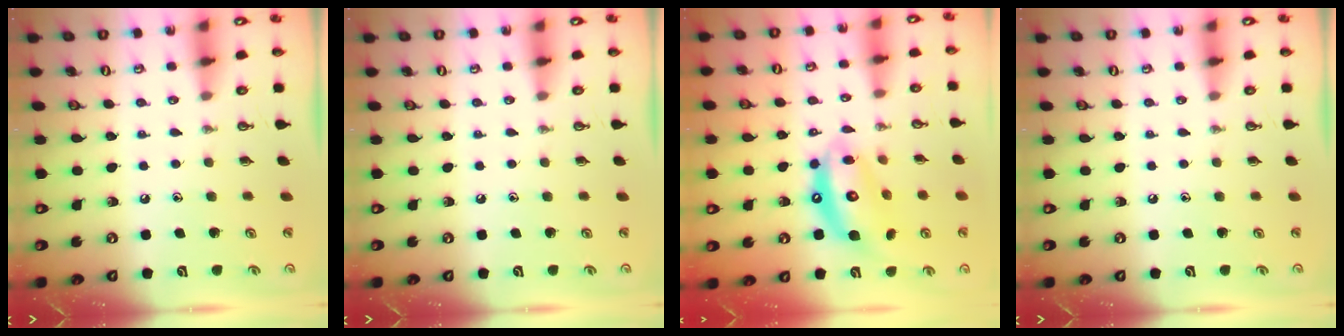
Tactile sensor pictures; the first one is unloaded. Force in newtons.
{"total": 0.0}
{"total": 13.6, "press": 13.5, "slide": 1.5}
{"total": 0.0}